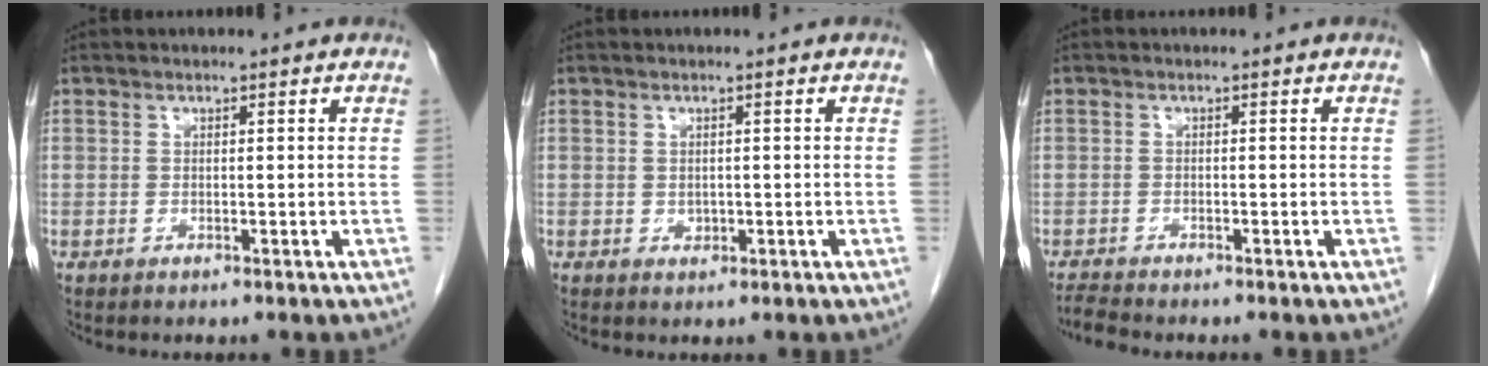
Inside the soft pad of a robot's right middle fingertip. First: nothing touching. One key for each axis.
{"total": 0.8, "fx": -0.1, "fy": 0.7, "fz": 0.4, "tx": -0.008, "ty": 0.000, "tz": 0.000}
{"total": 2.1, "fx": -2.0, "fy": -0.6, "fz": 0.3, "tx": -0.018, "ty": -0.015, "tz": -0.039}